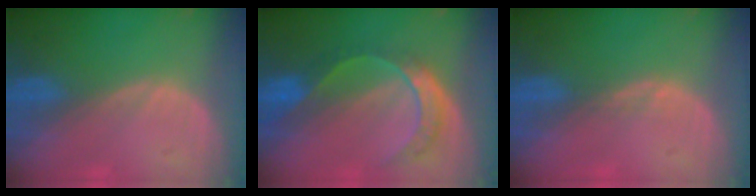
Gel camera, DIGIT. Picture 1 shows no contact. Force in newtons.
{"total": 7.7, "press": 6.4, "slide": 4.3}
{"total": 1.0, "press": 0.8, "slide": 0.7}